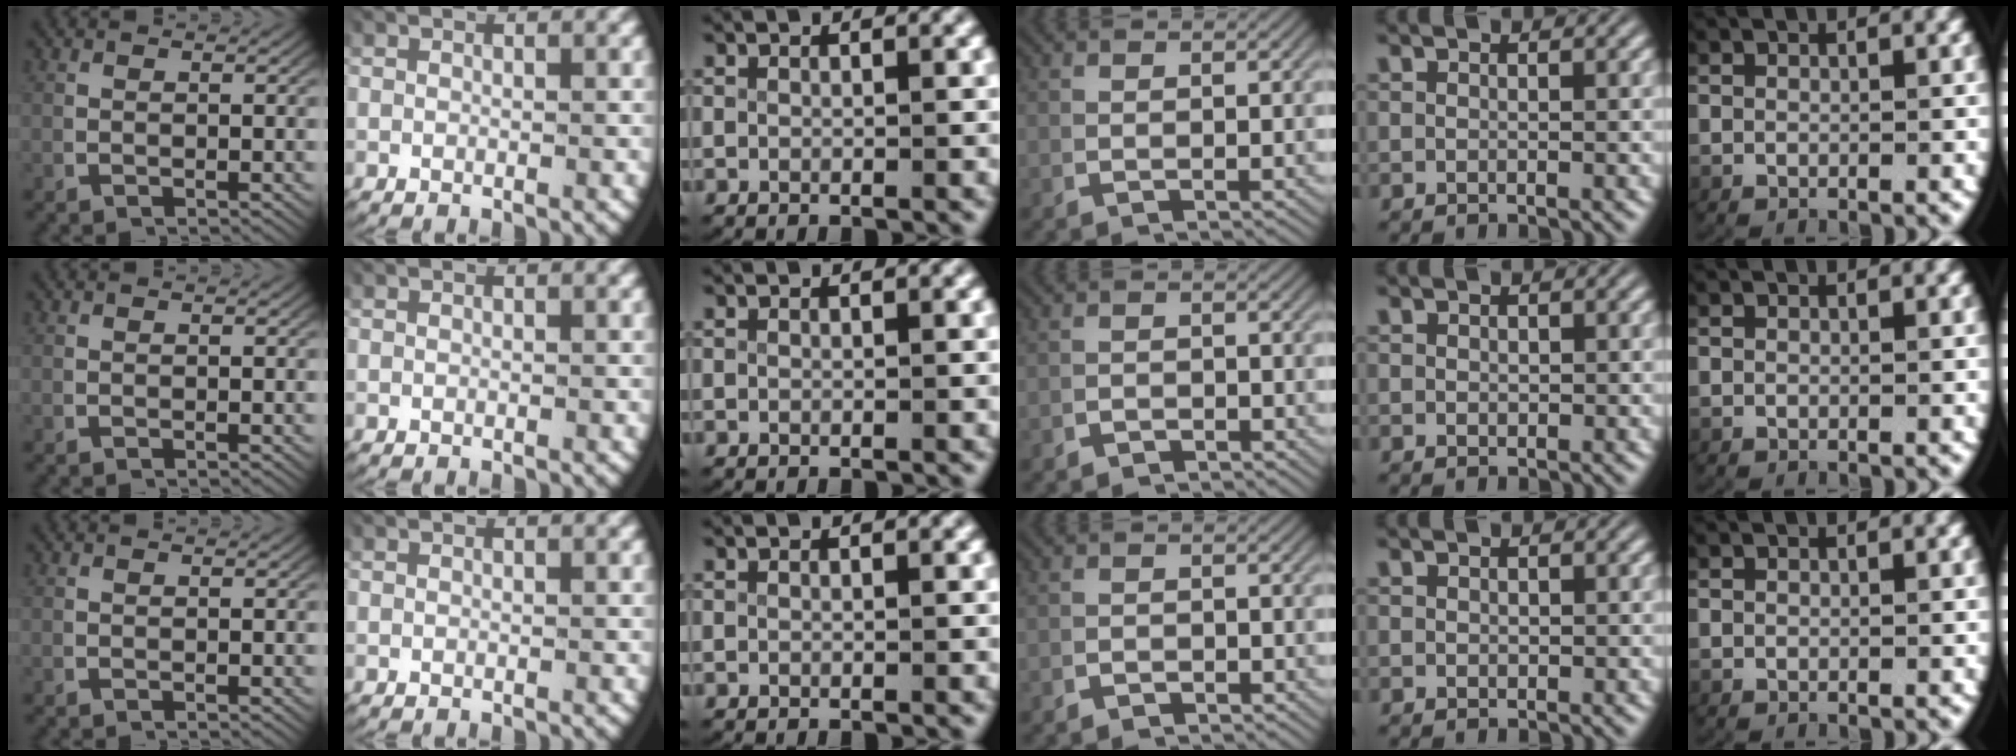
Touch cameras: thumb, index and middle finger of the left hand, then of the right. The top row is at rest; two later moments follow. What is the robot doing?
{"motion": "lift_and_place", "object": "towel"}